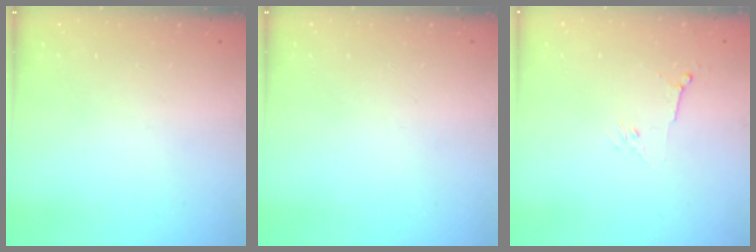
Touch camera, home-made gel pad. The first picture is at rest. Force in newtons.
{"total": 0.0}
{"total": 3.5, "press": 3.4, "slide": 0.8}